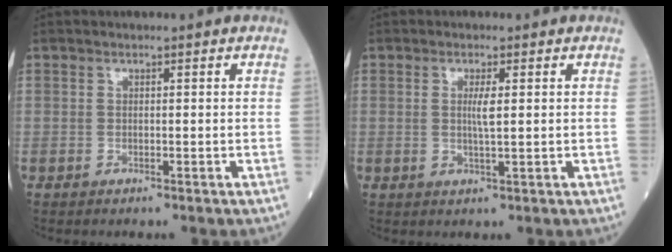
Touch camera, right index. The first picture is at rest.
{"total": 2.6, "force": [0.6, 0.1, 2.5], "torque": [-0.052, -0.002, 0.013]}